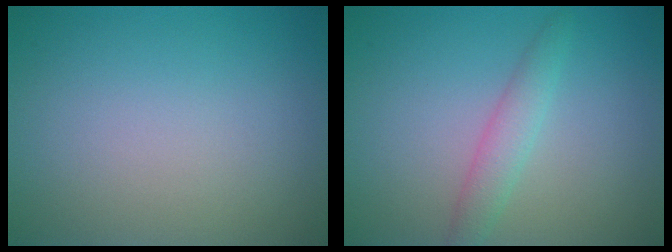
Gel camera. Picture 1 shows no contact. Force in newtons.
{"total": 2.1, "press": 2.1, "slide": 0.1}